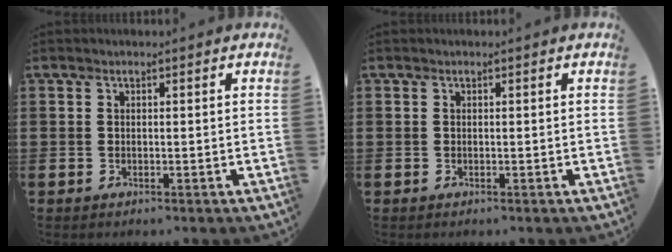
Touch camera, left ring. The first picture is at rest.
{"total": 0.0}